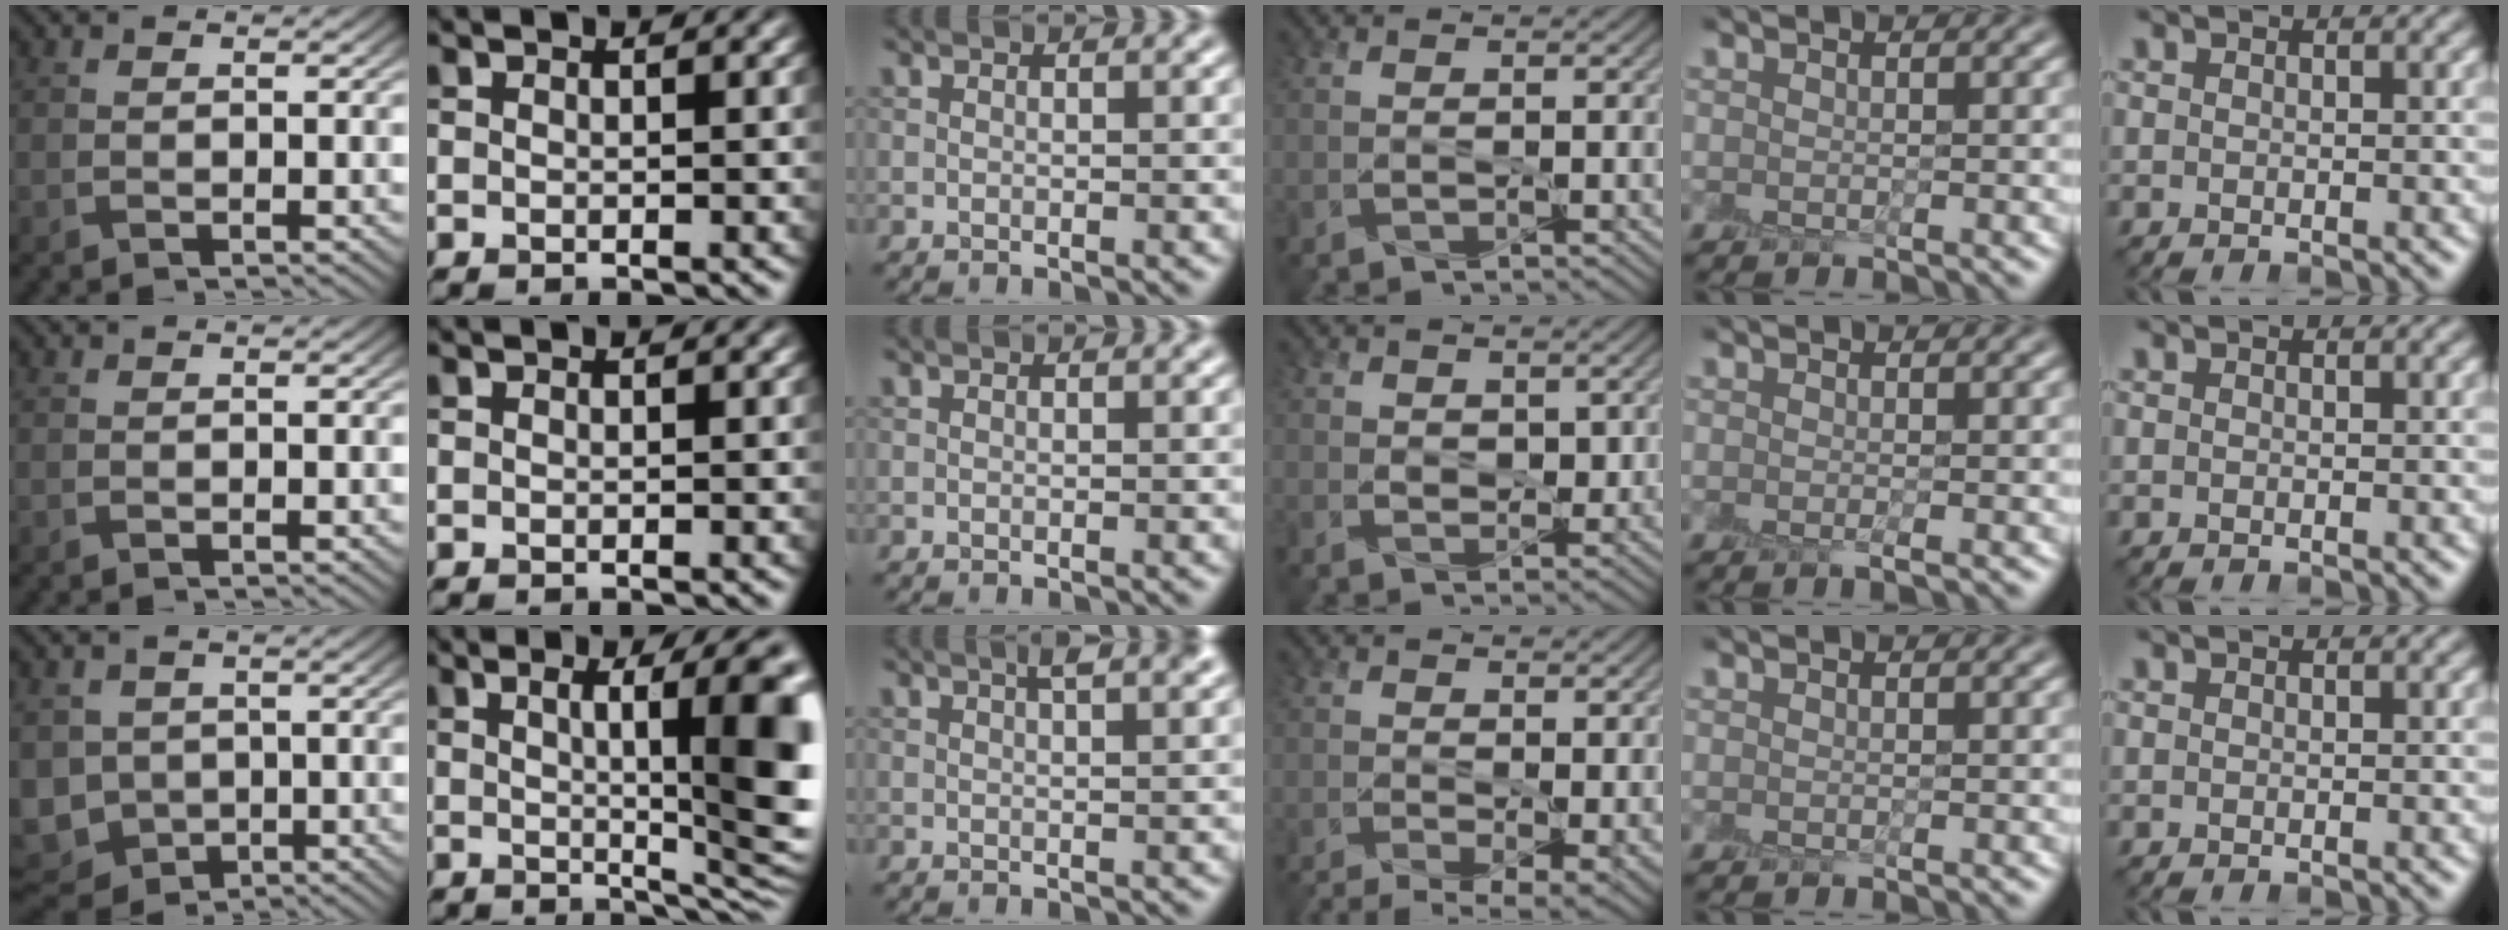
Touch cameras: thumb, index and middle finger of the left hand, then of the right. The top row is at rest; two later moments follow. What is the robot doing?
{"motion": "peel", "object": "small bumper sticker"}